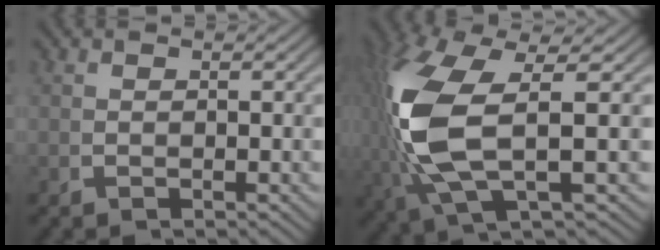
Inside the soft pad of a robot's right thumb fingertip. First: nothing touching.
{"total": 11.8, "force": [0.3, 5.4, 10.5], "torque": [-0.253, -0.016, 0.025]}